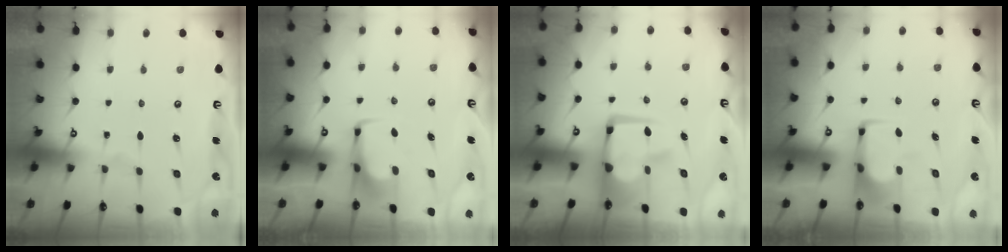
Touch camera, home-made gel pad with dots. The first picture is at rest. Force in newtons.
{"total": 3.0, "press": 3.0, "slide": 0.4}
{"total": 6.5, "press": 6.4, "slide": 1.2}
{"total": 1.6, "press": 1.5, "slide": 0.5}